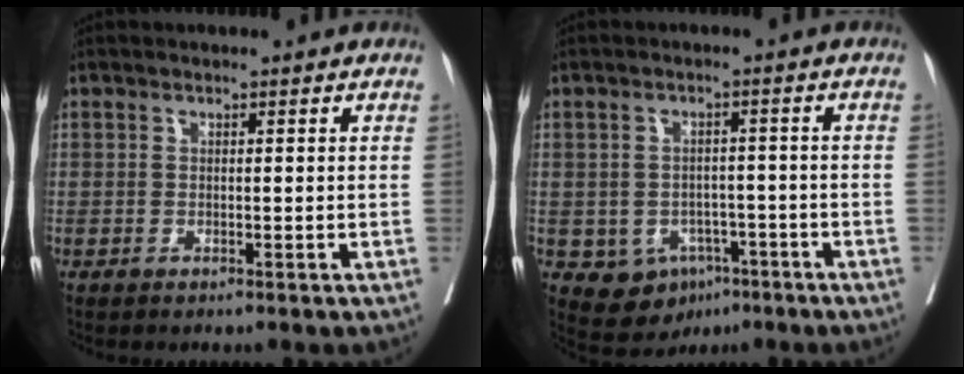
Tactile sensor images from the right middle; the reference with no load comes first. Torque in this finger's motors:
{"motor_torque": [0.63, -0.50, 0.02, 0.03]}